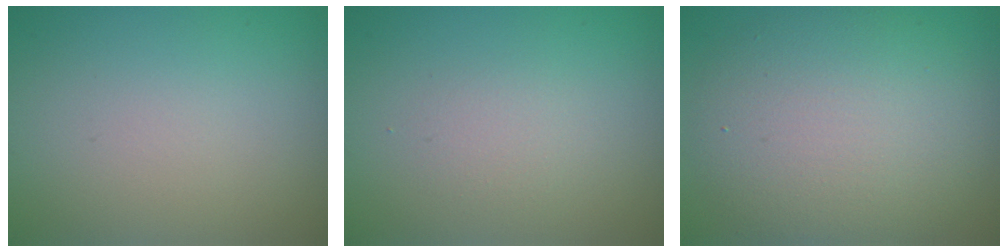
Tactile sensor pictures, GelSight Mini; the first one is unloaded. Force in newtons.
{"total": 1.4, "press": 1.4, "slide": 0.1}
{"total": 7.8, "press": 7.8, "slide": 0.5}